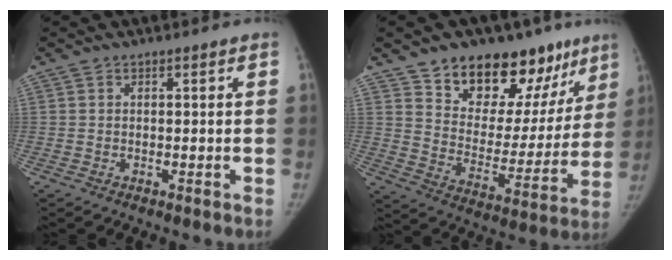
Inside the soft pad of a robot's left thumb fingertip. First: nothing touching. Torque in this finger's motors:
{"motor_torque": [0.21, 0.22, 1.42, -1.36, 0.06]}